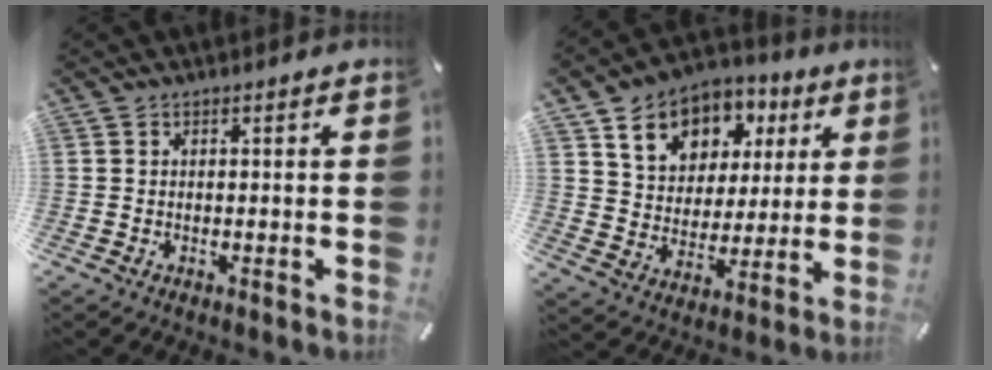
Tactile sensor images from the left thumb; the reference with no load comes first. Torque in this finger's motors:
{"motor_torque": [2.36, 2.36, 1.39, -1.38, 0.16]}